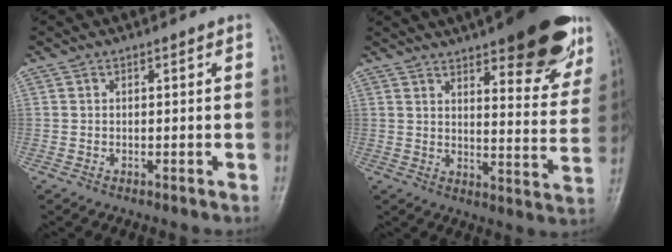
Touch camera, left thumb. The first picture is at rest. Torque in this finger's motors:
{"motor_torque": [0.68, 0.64, 1.46, -1.31, 0.10]}